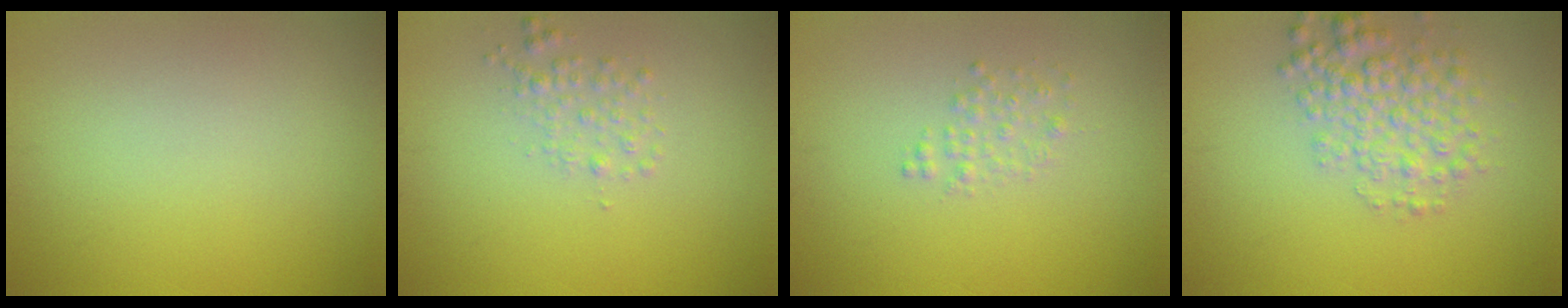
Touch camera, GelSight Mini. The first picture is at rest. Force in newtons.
{"total": 1.5, "press": 1.5, "slide": 0.1}
{"total": 1.3, "press": 1.3, "slide": 0.0}
{"total": 4.0, "press": 4.0, "slide": 0.2}